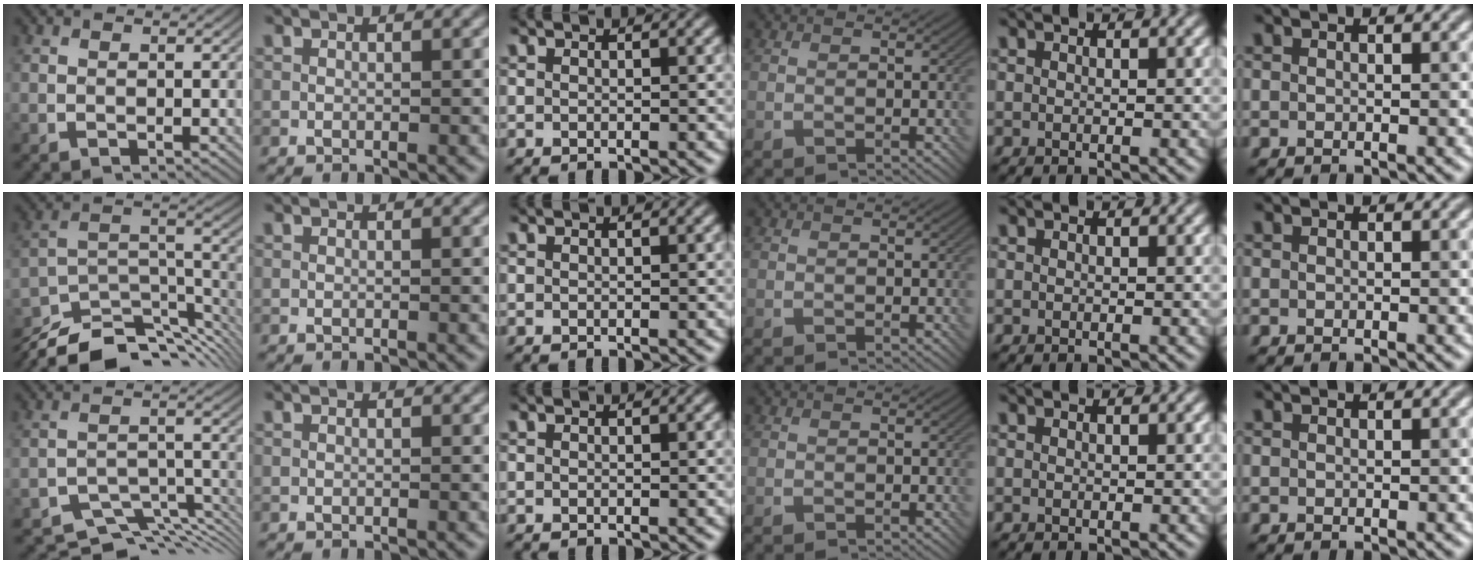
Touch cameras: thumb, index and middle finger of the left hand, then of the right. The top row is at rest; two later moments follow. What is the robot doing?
{"motion": "insert", "object": "bottle cap"}